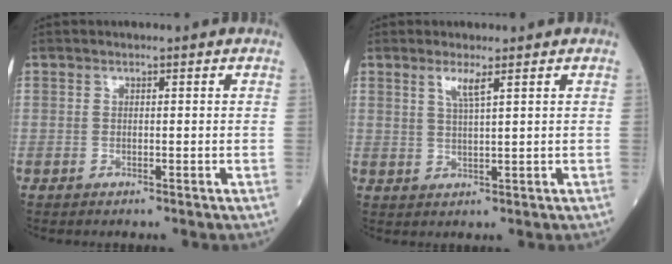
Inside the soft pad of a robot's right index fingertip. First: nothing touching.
{"total": 2.6, "force": [1.5, -0.3, 2.1], "torque": [-0.046, -0.003, 0.031]}